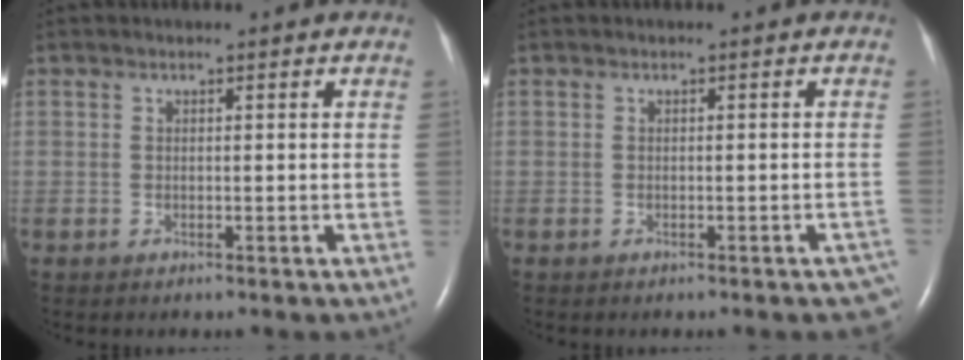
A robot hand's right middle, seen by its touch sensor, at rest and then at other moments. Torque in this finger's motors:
{"motor_torque": [-0.04, 0.04, 0.00, 0.00]}